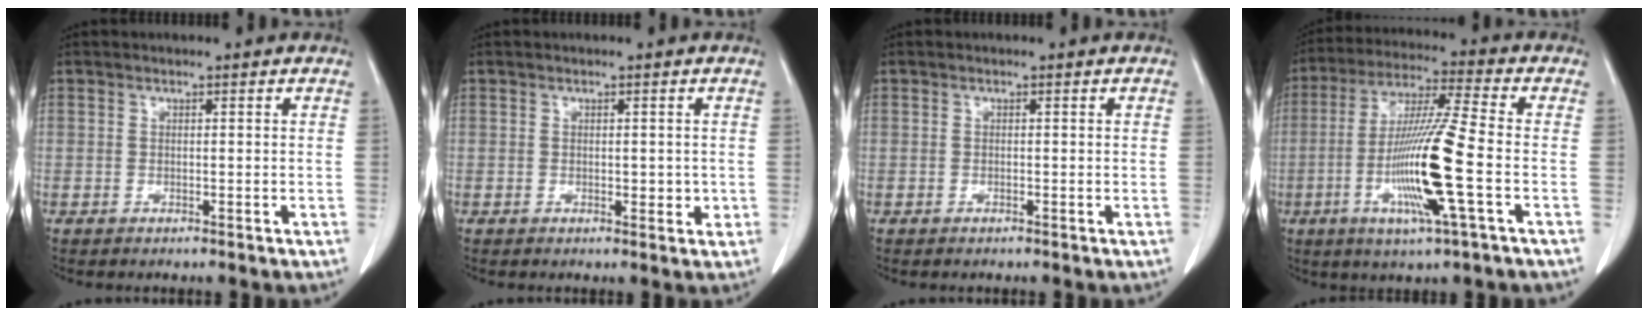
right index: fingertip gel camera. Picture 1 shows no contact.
{"total": 1.9, "force": [-0.1, 1.0, 1.6], "torque": [-0.019, -0.002, 0.003]}
{"total": 0.0}
{"total": 14.5, "force": [-3.7, -0.4, 14.0], "torque": [-0.280, -0.013, -0.076]}